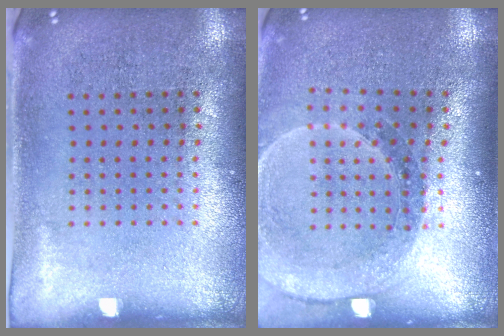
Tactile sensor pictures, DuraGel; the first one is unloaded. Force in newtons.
{"total": 1.5, "press": 1.5, "slide": 0.1}